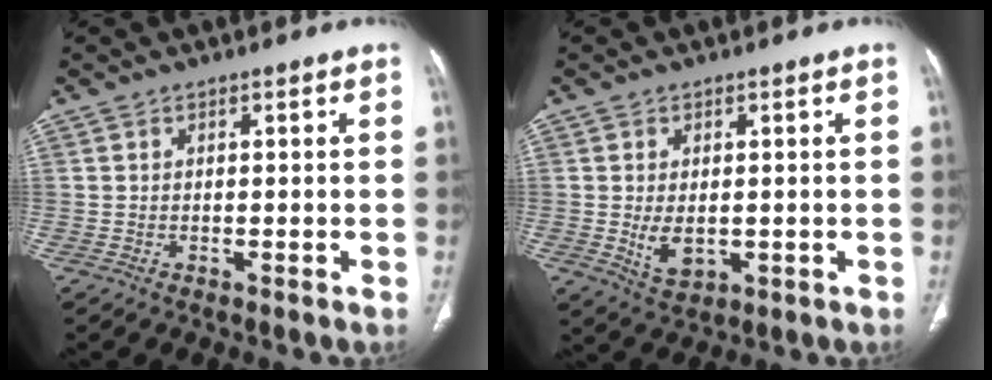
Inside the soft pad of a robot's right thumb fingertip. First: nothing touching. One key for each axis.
{"total": 5.1, "fx": -0.4, "fy": 3.1, "fz": 4.0, "tx": -0.066, "ty": -0.011, "tz": 0.006}